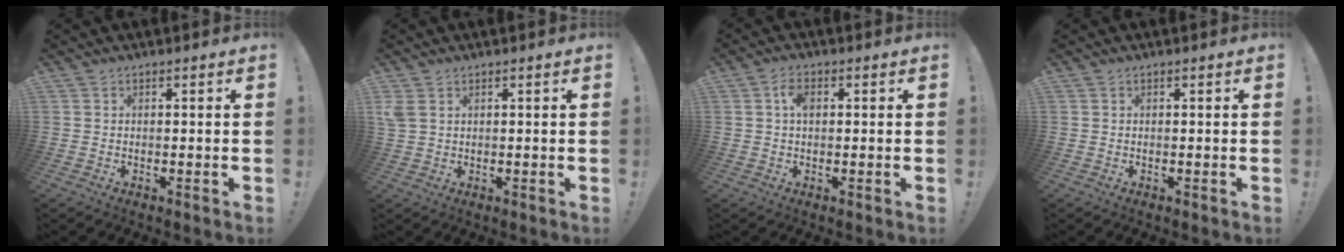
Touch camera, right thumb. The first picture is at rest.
{"total": 3.5, "force": [1.5, 2.2, 2.2], "torque": [-0.049, -0.002, 0.029]}
{"total": 3.8, "force": [0.9, 2.2, 3.0], "torque": [-0.049, 0.004, 0.012]}
{"total": 0.0}